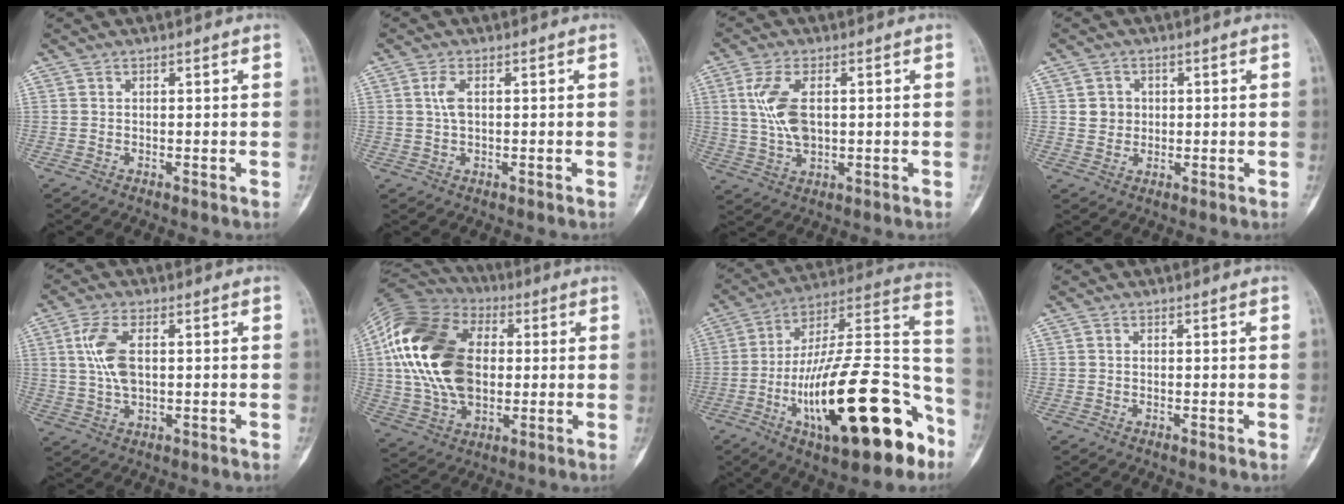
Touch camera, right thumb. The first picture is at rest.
{"total": 2.9, "force": [0.4, 1.3, 2.5], "torque": [-0.054, 0.004, 0.007]}
{"total": 8.5, "force": [1.2, 4.5, 7.0], "torque": [-0.146, 0.001, 0.028]}
{"total": 3.5, "force": [0.6, 3.3, 1.1], "torque": [0.007, 0.005, 0.008]}
{"total": 7.5, "force": [1.0, 3.8, 6.4], "torque": [-0.136, 0.006, 0.020]}
{"total": 24.2, "force": [2.3, 16.0, 18.0], "torque": [-0.346, 0.007, 0.041]}
{"total": 30.9, "force": [-13.0, 10.9, 25.9], "torque": [-0.374, 0.071, -0.198]}
{"total": 0.0}